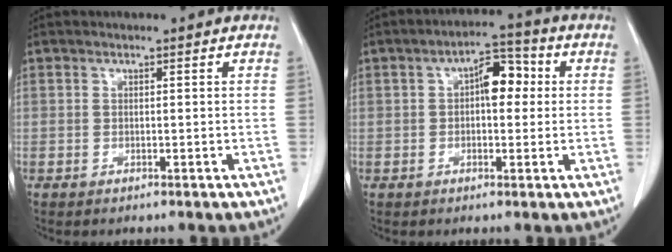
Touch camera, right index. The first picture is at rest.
{"total": 6.2, "force": [0.9, 2.9, 5.4], "torque": [-0.076, 0.028, 0.010]}